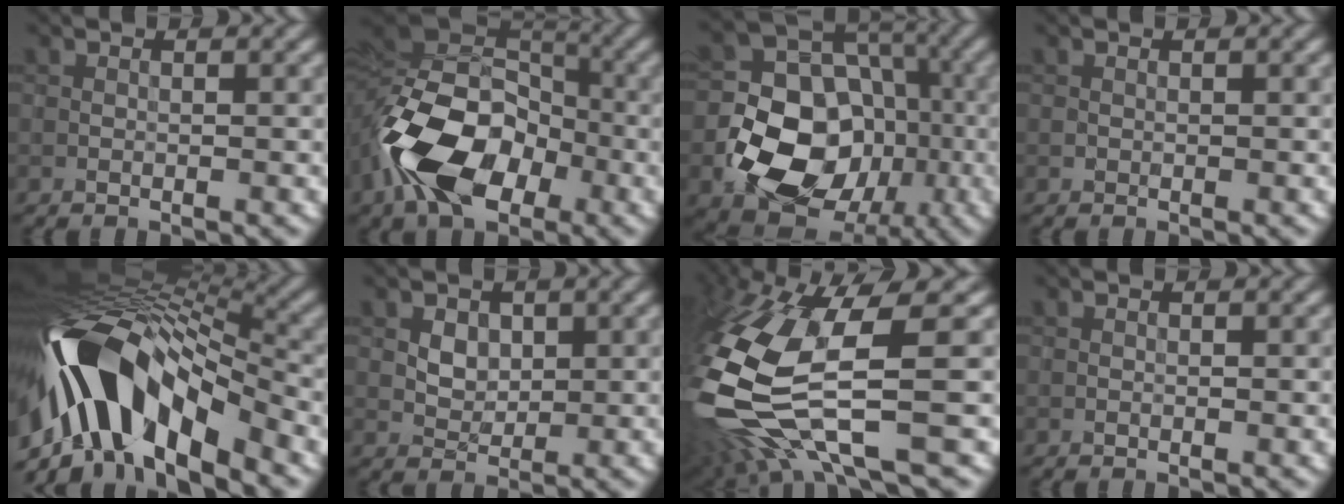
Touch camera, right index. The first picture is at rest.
{"total": 12.2, "force": [-4.8, 7.8, 8.1], "torque": [-0.163, -0.007, -0.098]}
{"total": 12.2, "force": [-4.0, 9.1, 7.0], "torque": [-0.111, -0.001, -0.074]}
{"total": 0.0}
{"total": 14.1, "force": [-5.4, 6.3, 11.4], "torque": [-0.201, 0.018, -0.096]}
{"total": 2.1, "force": [1.0, 1.7, 0.8], "torque": [-0.015, 0.006, 0.020]}
{"total": 14.2, "force": [-1.6, 5.5, 13.0], "torque": [-0.313, -0.052, 0.000]}
{"total": 0.0}